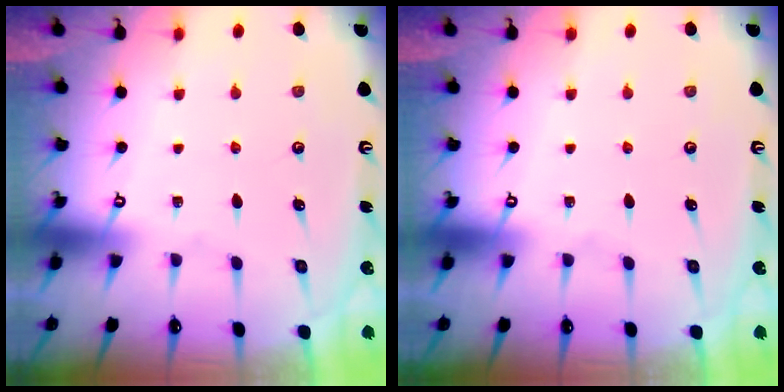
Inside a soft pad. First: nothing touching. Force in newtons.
{"total": 0.0}